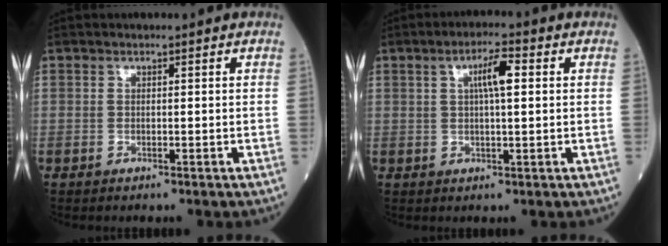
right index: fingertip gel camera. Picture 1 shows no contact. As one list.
[{"total": 4.8, "force": [1.3, 0.7, 4.6], "torque": [-0.081, 0.010, 0.021]}]